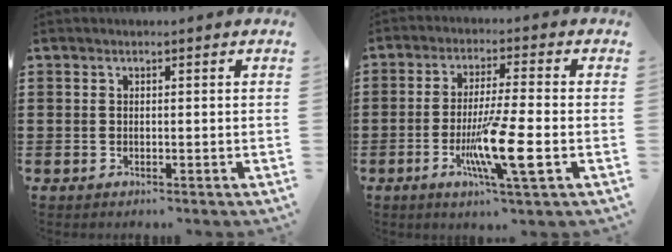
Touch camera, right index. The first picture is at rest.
{"total": 10.5, "force": [-3.2, 1.0, 10.0], "torque": [-0.186, -0.016, -0.056]}